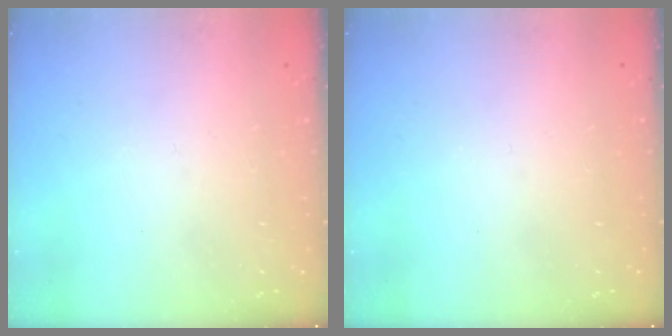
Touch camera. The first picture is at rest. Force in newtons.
{"total": 0.0}